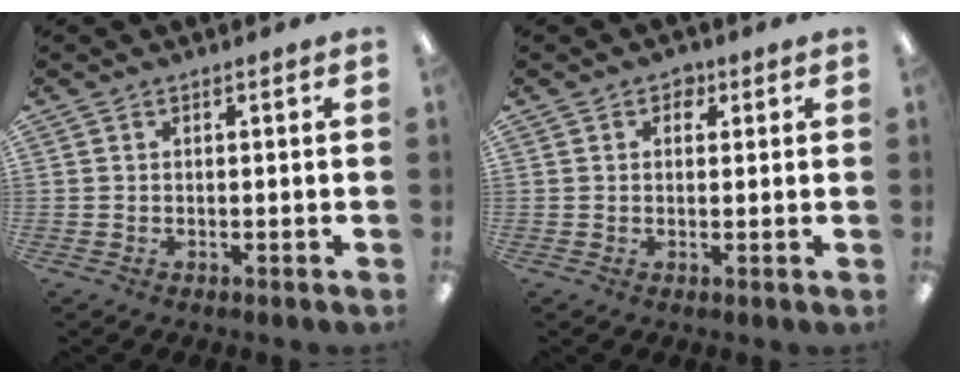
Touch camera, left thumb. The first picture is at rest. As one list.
[{"total": 2.3, "force": [1.0, 1.8, 0.9], "torque": [0.004, -0.003, 0.012]}]